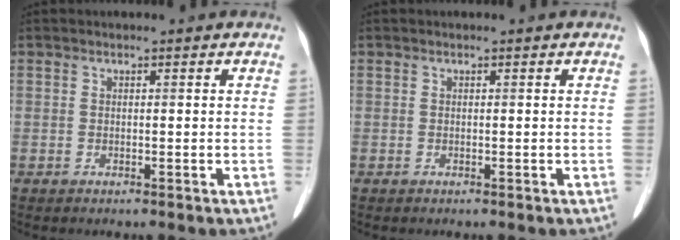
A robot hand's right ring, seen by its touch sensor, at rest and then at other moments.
{"total": 0.0}